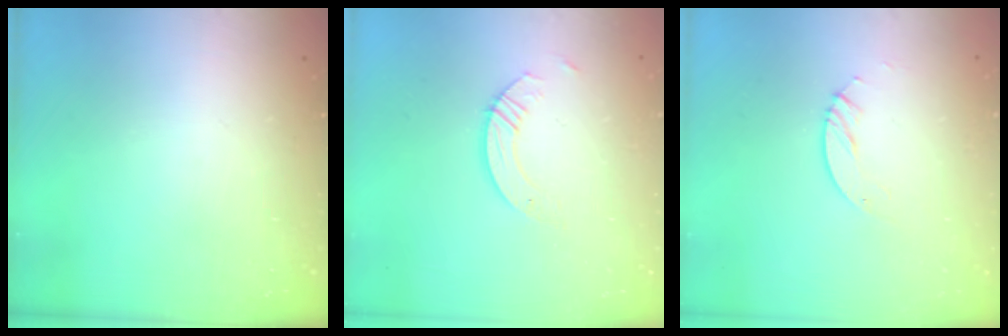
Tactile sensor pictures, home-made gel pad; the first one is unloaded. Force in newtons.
{"total": 3.8, "press": 3.7, "slide": 0.4}
{"total": 4.2, "press": 4.1, "slide": 0.4}